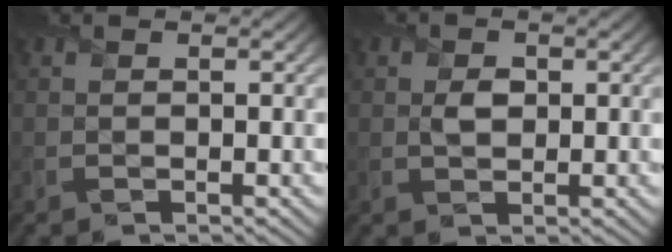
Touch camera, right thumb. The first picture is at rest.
{"total": 2.0, "force": [0.2, 1.5, 1.3], "torque": [-0.028, -0.003, 0.001]}